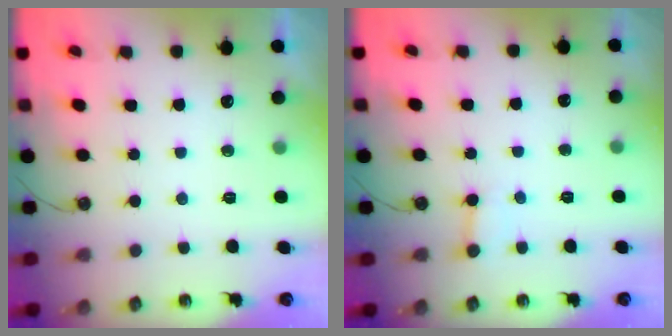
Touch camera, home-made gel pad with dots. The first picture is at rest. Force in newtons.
{"total": 2.2, "press": 2.2, "slide": 0.3}